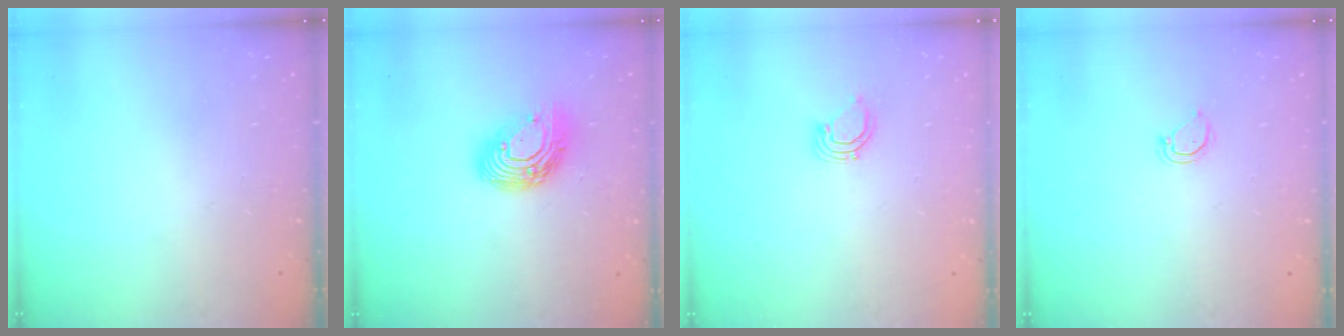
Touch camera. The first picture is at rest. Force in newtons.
{"total": 15.3, "press": 15.3, "slide": 1.2}
{"total": 2.7, "press": 2.7, "slide": 0.2}
{"total": 3.0, "press": 3.0, "slide": 0.2}